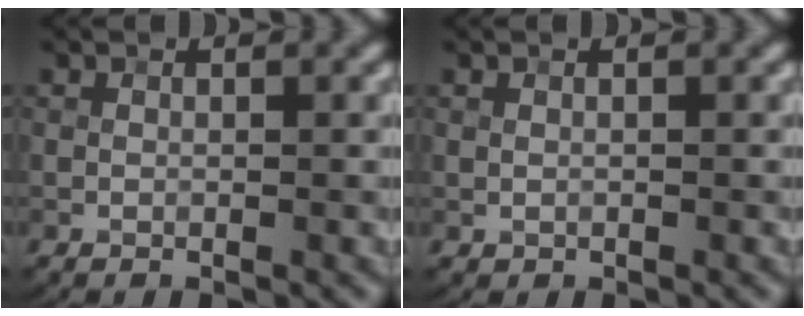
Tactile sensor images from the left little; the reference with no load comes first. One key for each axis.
{"total": 0.0}